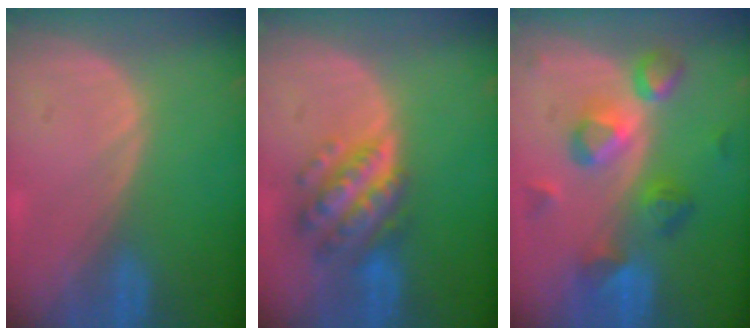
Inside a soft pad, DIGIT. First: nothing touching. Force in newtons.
{"total": 7.5, "press": 7.5, "slide": 0.4}
{"total": 7.9, "press": 7.8, "slide": 1.1}